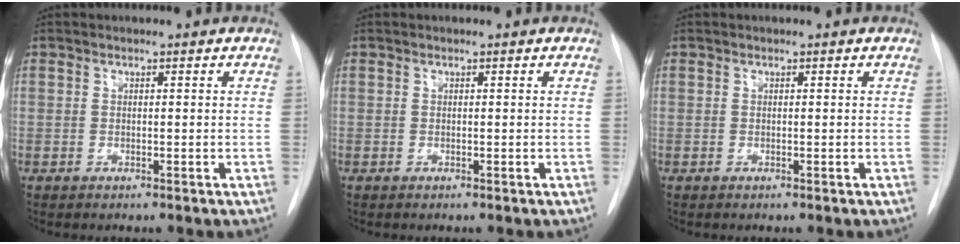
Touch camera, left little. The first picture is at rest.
{"total": 0.0}
{"total": 0.0}